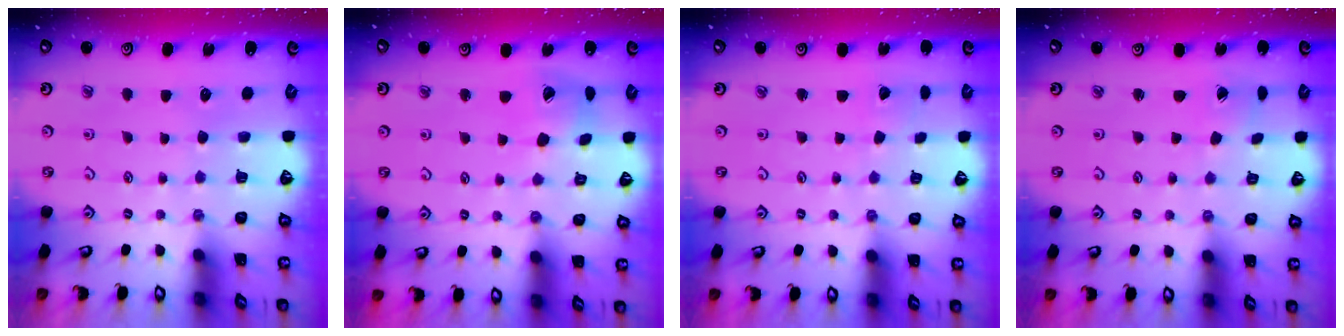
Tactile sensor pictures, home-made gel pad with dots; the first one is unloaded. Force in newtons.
{"total": 11.2, "press": 11.1, "slide": 1.5}
{"total": 2.4, "press": 2.4, "slide": 0.2}
{"total": 0.5, "press": 0.5, "slide": 0.1}